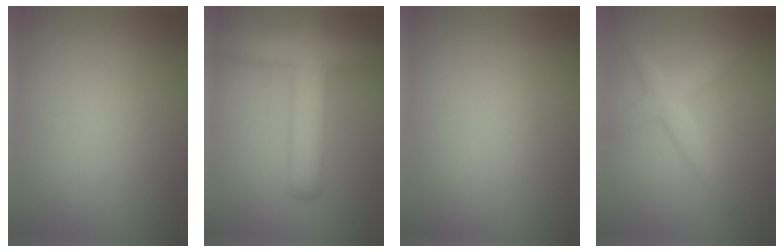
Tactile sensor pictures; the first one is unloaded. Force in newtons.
{"total": 6.8, "press": 6.8, "slide": 0.4}
{"total": 0.0}
{"total": 2.2, "press": 2.2, "slide": 0.2}